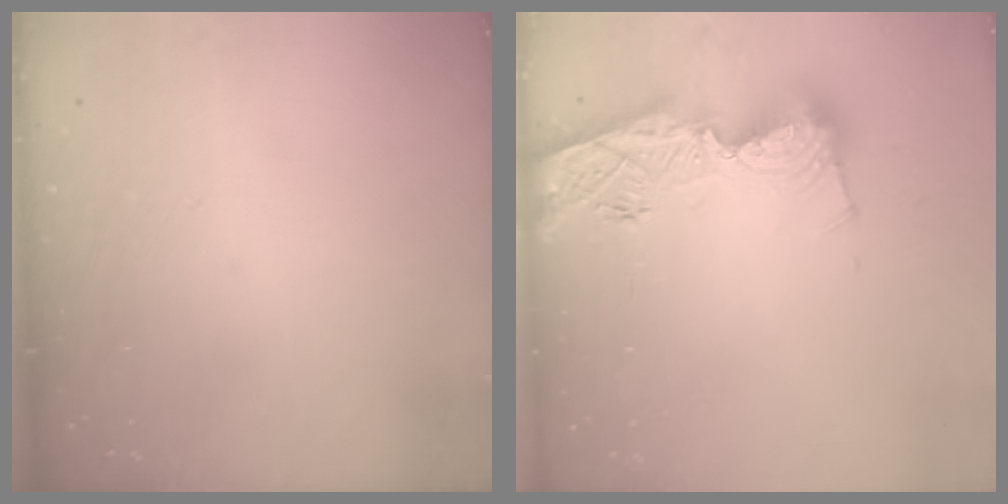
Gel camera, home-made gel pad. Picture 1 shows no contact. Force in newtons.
{"total": 16.1, "press": 16.0, "slide": 1.6}